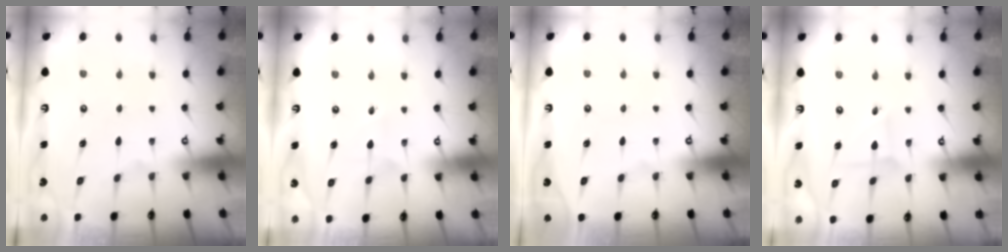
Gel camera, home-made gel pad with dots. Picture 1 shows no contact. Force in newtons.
{"total": 4.3, "press": 4.3, "slide": 0.5}
{"total": 0.0}
{"total": 2.4, "press": 2.4, "slide": 0.1}